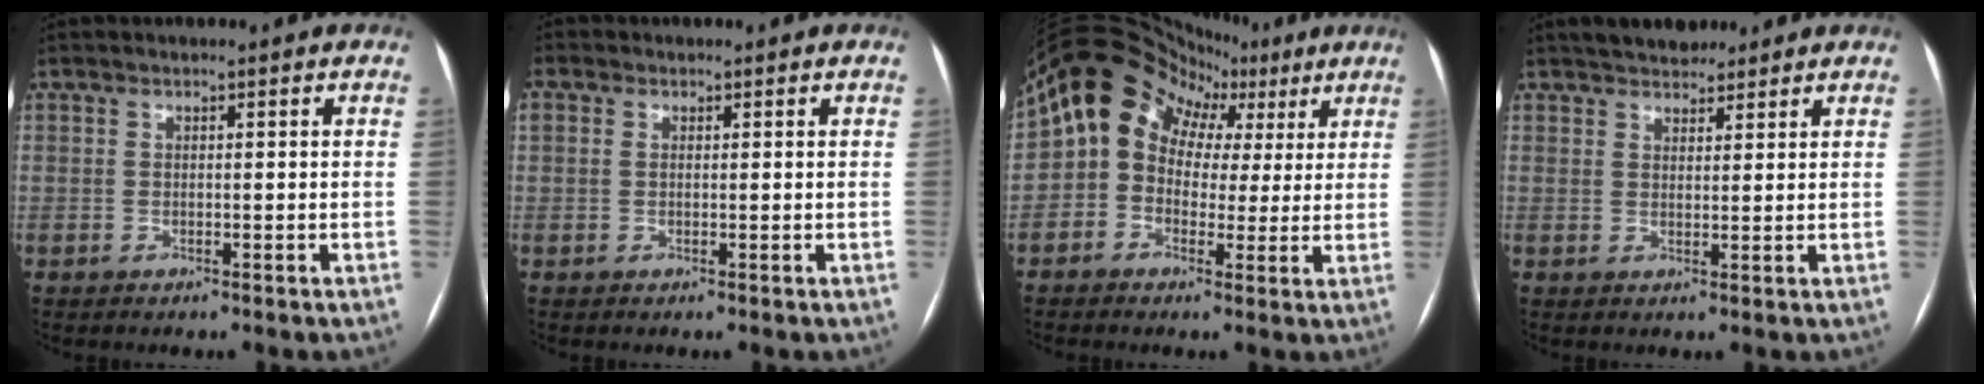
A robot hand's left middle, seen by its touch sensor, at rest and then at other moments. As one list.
[{"total": 2.3, "force": [0.6, 1.6, 1.4], "torque": [-0.049, 0.022, 0.016]}, {"total": 13.1, "force": [4.2, 11.1, 5.6], "torque": [-0.097, 0.071, 0.061]}, {"total": 5.0, "force": [4.3, 2.0, 1.6], "torque": [-0.015, 0.015, 0.072]}]